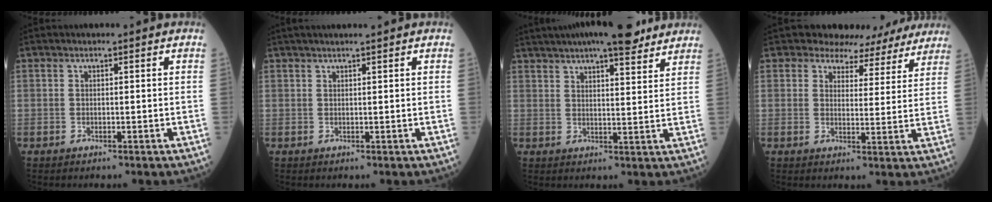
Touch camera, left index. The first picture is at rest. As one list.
[{"total": 4.8, "force": [4.1, 0.1, 2.6], "torque": [-0.031, 0.025, 0.061]}, {"total": 14.9, "force": [12.0, 2.9, 8.3], "torque": [-0.136, 0.025, 0.166]}, {"total": 10.6, "force": [9.7, 4.2, 0.7], "torque": [0.023, -0.011, 0.091]}]